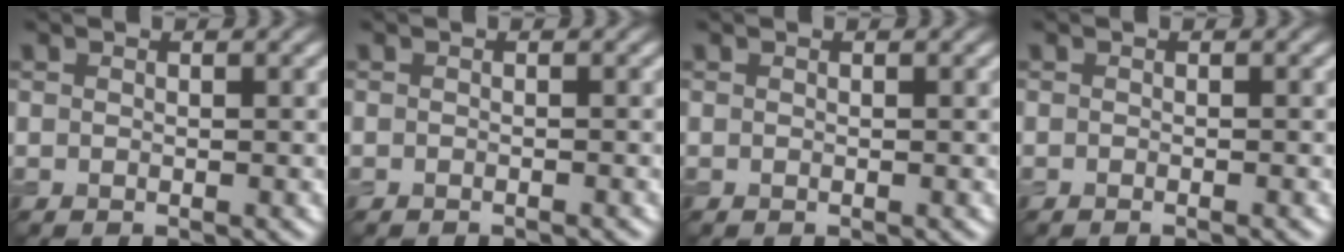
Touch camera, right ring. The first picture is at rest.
{"total": 0.6, "force": [-0.6, 0.1, 0.1], "torque": [0.002, -0.002, -0.010]}
{"total": 0.0}
{"total": 0.5, "force": [-0.4, 0.0, 0.3], "torque": [-0.004, -0.004, -0.007]}